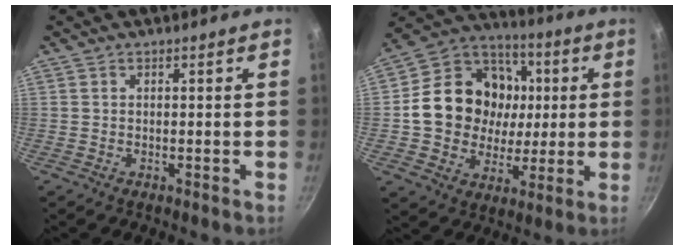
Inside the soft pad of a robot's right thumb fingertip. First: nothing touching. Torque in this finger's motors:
{"motor_torque": [1.77, 2.60, 1.03, -0.26, 0.14]}